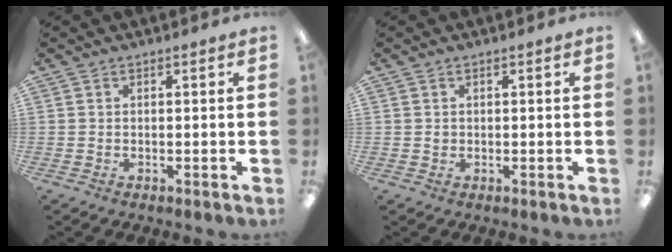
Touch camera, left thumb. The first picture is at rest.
{"total": 0.7, "force": [0.2, 0.7, 0.1], "torque": [-0.004, 0.004, 0.003]}